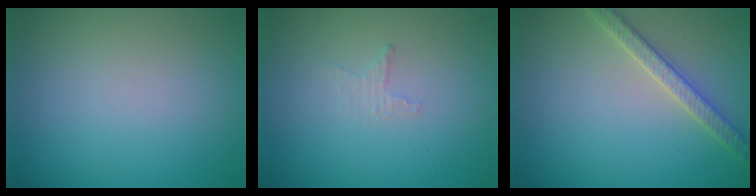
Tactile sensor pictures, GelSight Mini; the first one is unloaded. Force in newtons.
{"total": 0.9, "press": 0.8, "slide": 0.3}
{"total": 2.8, "press": 2.8, "slide": 0.4}